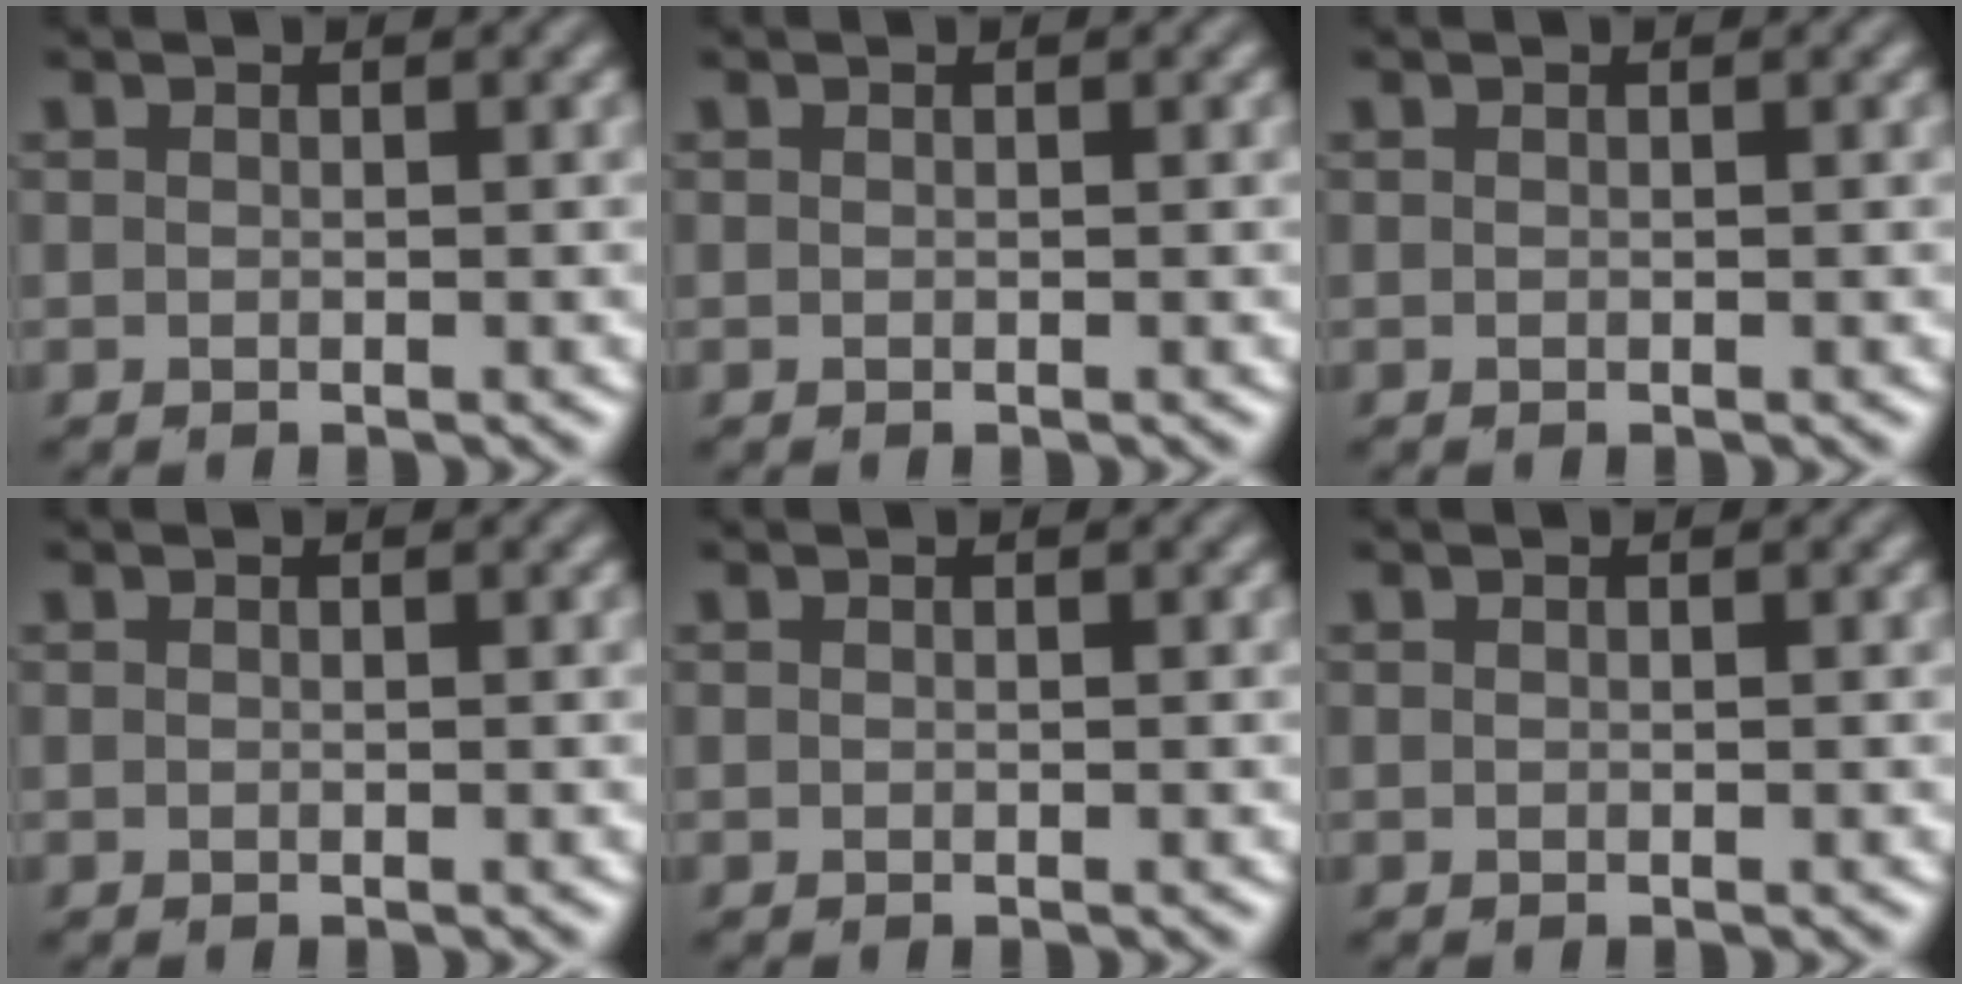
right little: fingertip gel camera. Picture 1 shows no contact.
{"total": 0.0}
{"total": 0.0}
{"total": 0.0}
{"total": 0.0}
{"total": 0.0}